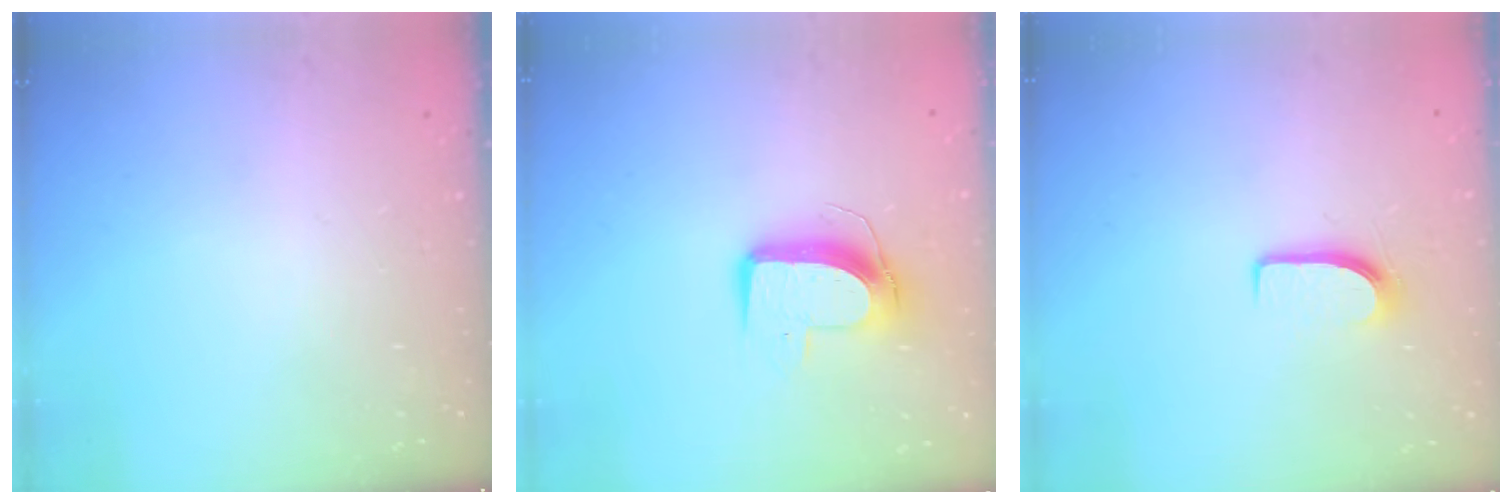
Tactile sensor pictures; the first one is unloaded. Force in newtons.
{"total": 10.2, "press": 10.2, "slide": 0.4}
{"total": 6.5, "press": 6.4, "slide": 0.6}